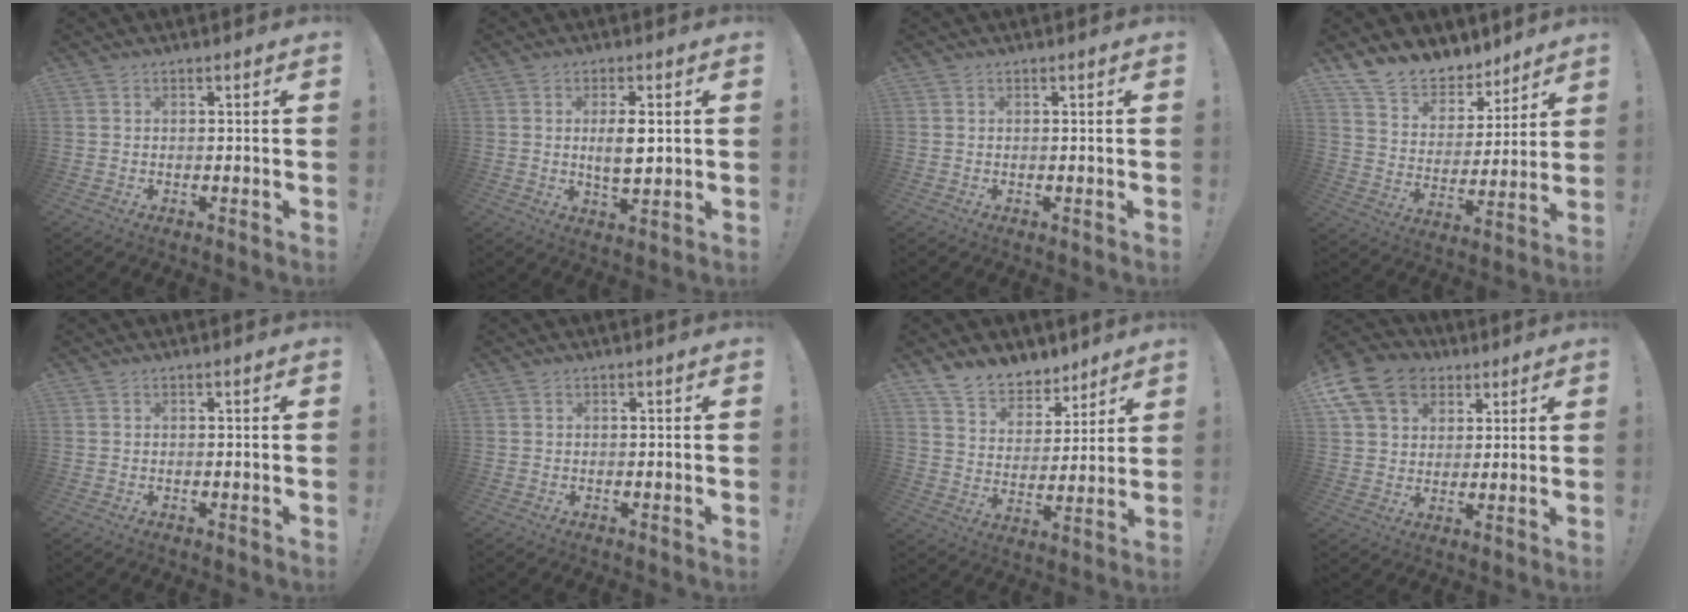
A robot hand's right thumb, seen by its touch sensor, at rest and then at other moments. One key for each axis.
{"total": 6.2, "fx": 0.8, "fy": 2.3, "fz": 5.7, "tx": -0.102, "ty": -0.011, "tz": 0.005}
{"total": 0.0}
{"total": 12.2, "fx": 10.2, "fy": 6.2, "fz": 2.6, "tx": -0.062, "ty": -0.079, "tz": 0.195}
{"total": 0.0}
{"total": 0.0}
{"total": 10.6, "fx": 8.9, "fy": 5.5, "fz": 2.1, "tx": -0.048, "ty": -0.070, "tz": 0.173}
{"total": 14.8, "fx": 6.7, "fy": 11.2, "fz": 6.7, "tx": -0.106, "ty": -0.035, "tz": 0.132}